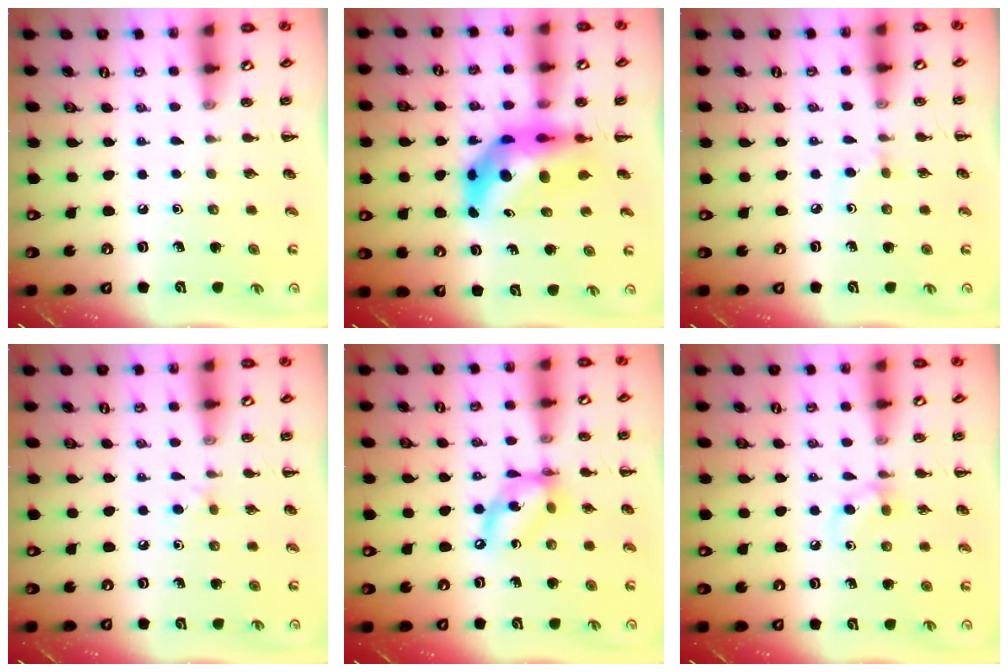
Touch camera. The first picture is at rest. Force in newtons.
{"total": 9.5, "press": 9.0, "slide": 3.1}
{"total": 2.6, "press": 2.4, "slide": 1.1}
{"total": 3.7, "press": 3.4, "slide": 1.4}
{"total": 11.4, "press": 11.0, "slide": 2.8}
{"total": 5.8, "press": 5.5, "slide": 1.9}